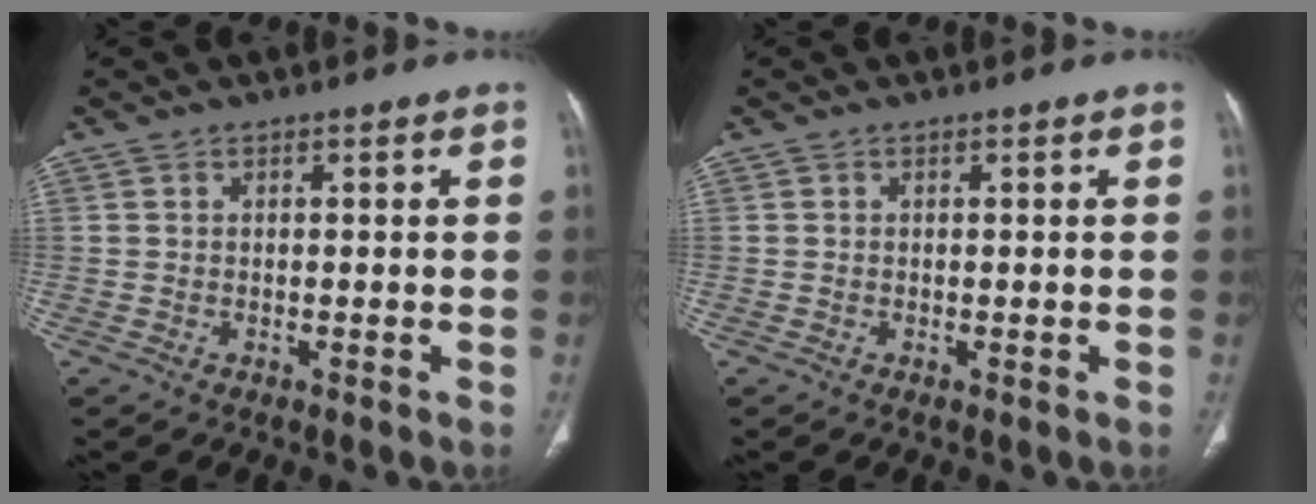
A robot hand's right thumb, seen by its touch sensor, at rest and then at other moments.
{"total": 0.0}